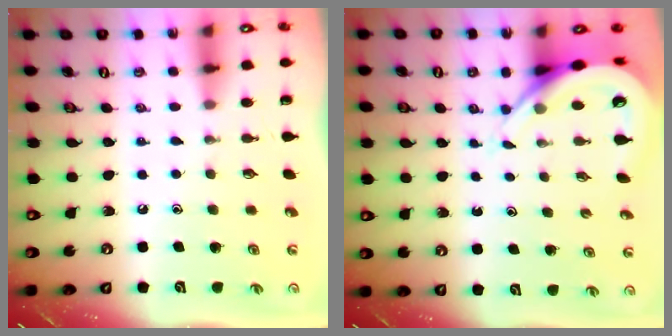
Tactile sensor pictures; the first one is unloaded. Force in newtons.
{"total": 6.3, "press": 6.3, "slide": 0.6}